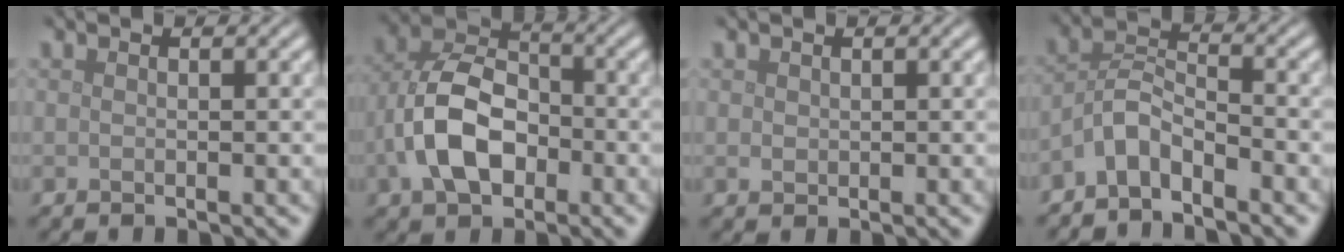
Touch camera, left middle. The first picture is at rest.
{"total": 7.4, "force": [-2.0, 4.8, 5.3], "torque": [-0.106, 0.010, -0.042]}
{"total": 0.7, "force": [0.2, 0.7, 0.3], "torque": [-0.004, -0.002, 0.002]}
{"total": 3.4, "force": [-2.7, 1.1, 1.8], "torque": [-0.033, 0.010, -0.064]}